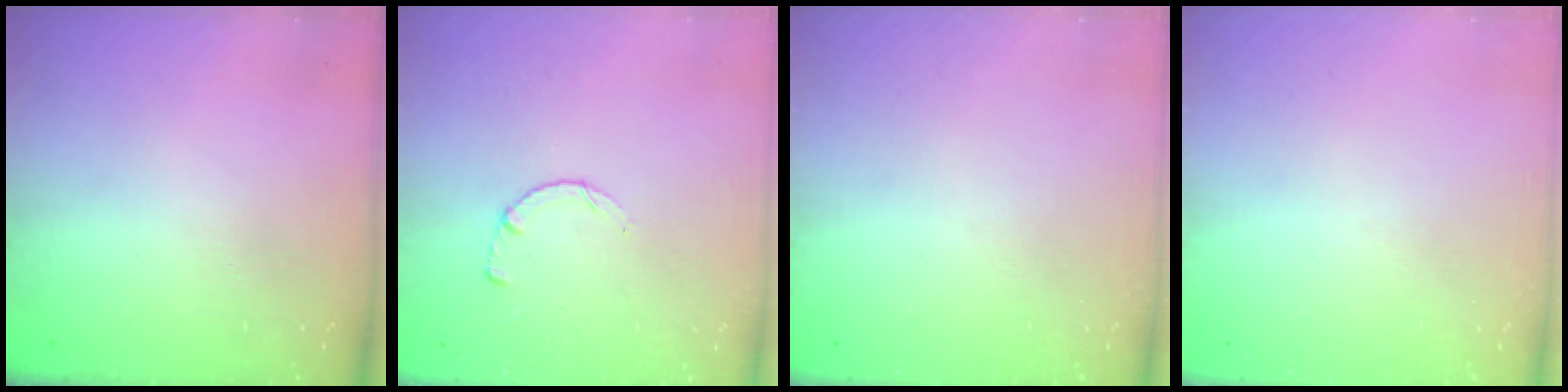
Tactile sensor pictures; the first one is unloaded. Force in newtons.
{"total": 2.6, "press": 2.5, "slide": 0.3}
{"total": 0.0}
{"total": 0.0}